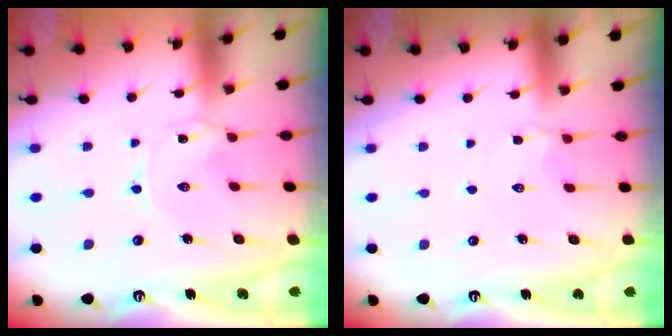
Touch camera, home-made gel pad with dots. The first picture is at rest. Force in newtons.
{"total": 2.7, "press": 2.6, "slide": 0.5}